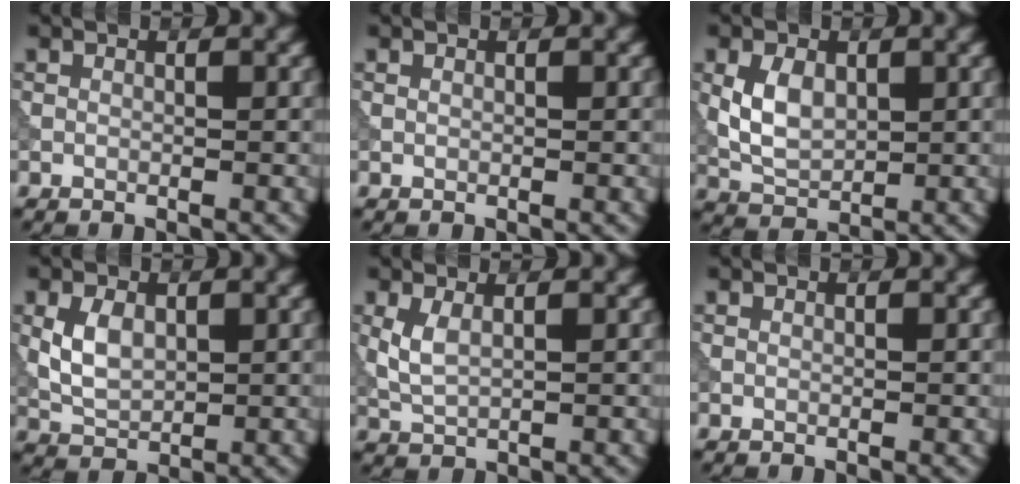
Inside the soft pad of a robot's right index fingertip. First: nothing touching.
{"total": 0.0}
{"total": 4.2, "force": [0.6, 2.7, 3.1], "torque": [-0.068, 0.000, 0.013]}
{"total": 3.7, "force": [0.6, 2.4, 2.7], "torque": [-0.061, 0.000, 0.013]}
{"total": 2.4, "force": [0.7, 1.1, 2.0], "torque": [-0.050, 0.001, 0.018]}
{"total": 0.0}